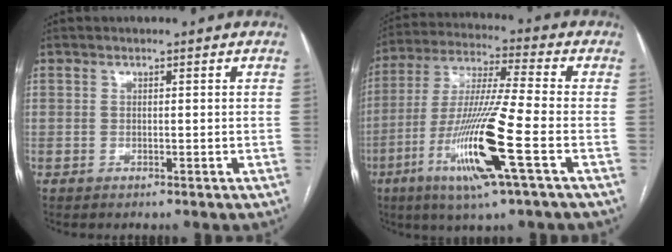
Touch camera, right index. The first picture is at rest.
{"total": 15.6, "force": [-5.7, -0.5, 14.5], "torque": [-0.297, -0.020, -0.110]}